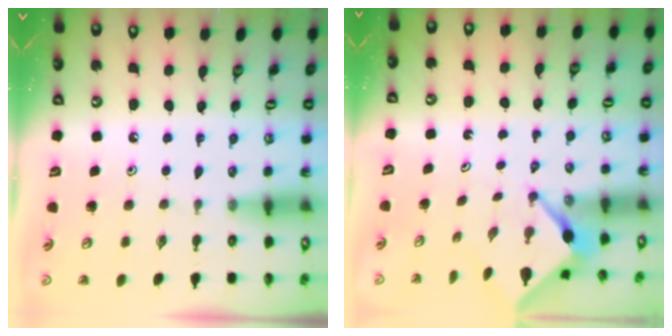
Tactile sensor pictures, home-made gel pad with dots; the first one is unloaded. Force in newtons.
{"total": 3.3, "press": 3.3, "slide": 0.2}